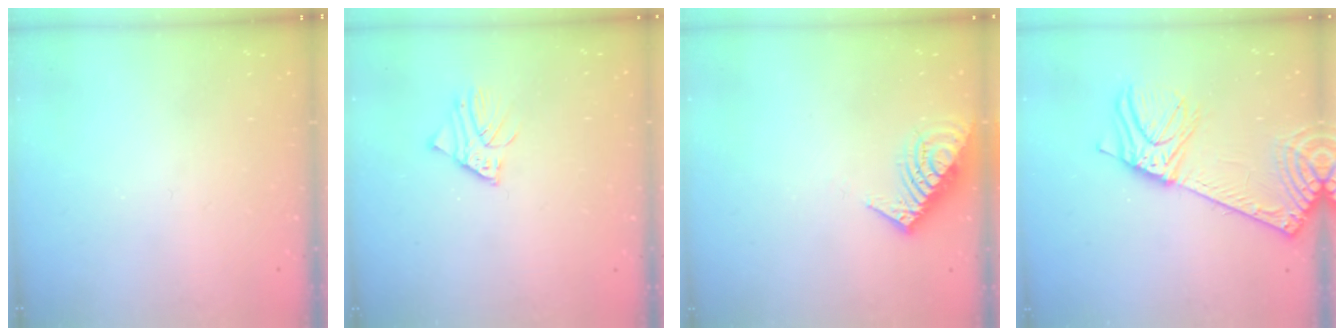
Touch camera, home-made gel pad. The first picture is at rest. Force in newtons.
{"total": 2.2, "press": 2.2, "slide": 0.1}
{"total": 13.4, "press": 13.3, "slide": 1.8}
{"total": 18.3, "press": 17.8, "slide": 4.3}